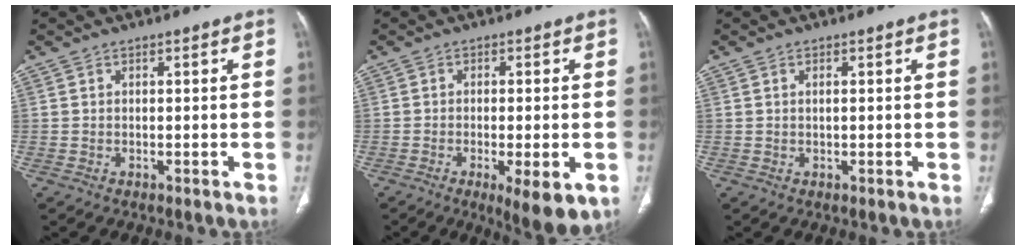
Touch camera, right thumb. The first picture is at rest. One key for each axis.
{"total": 9.3, "fx": -3.6, "fy": 2.5, "fz": 8.2, "tx": -0.117, "ty": -0.009, "tz": -0.048}
{"total": 0.7, "fx": 0.2, "fy": 0.2, "fz": 0.7, "tx": -0.016, "ty": 0.000, "tz": 0.003}